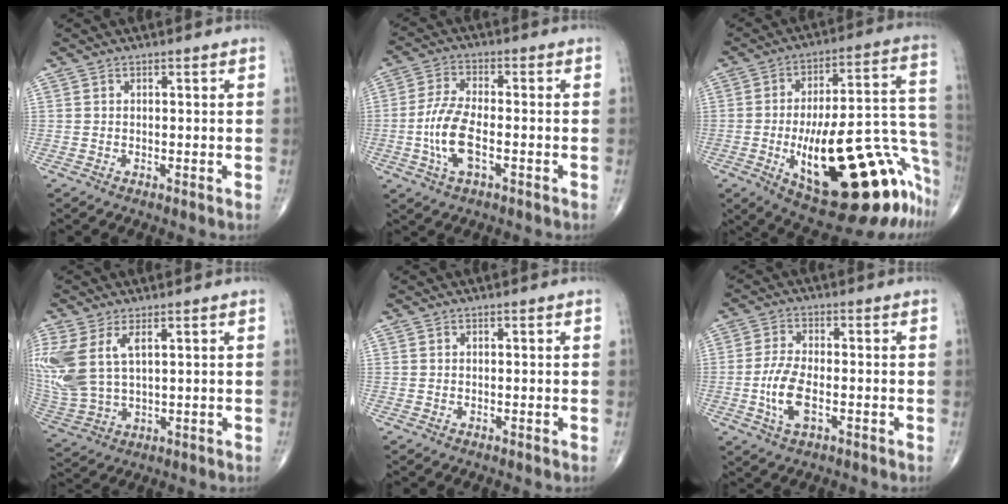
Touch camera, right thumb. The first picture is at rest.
{"total": 9.1, "force": [-2.3, 3.8, 7.9], "torque": [-0.173, 0.012, -0.046]}
{"total": 31.8, "force": [-11.4, 11.4, 27.4], "torque": [-0.313, 0.054, -0.145]}
{"total": 13.9, "force": [4.4, 7.2, 11.0], "torque": [-0.275, -0.009, 0.102]}
{"total": 0.0}
{"total": 7.4, "force": [-1.9, 3.4, 6.3], "torque": [-0.137, 0.006, -0.035]}